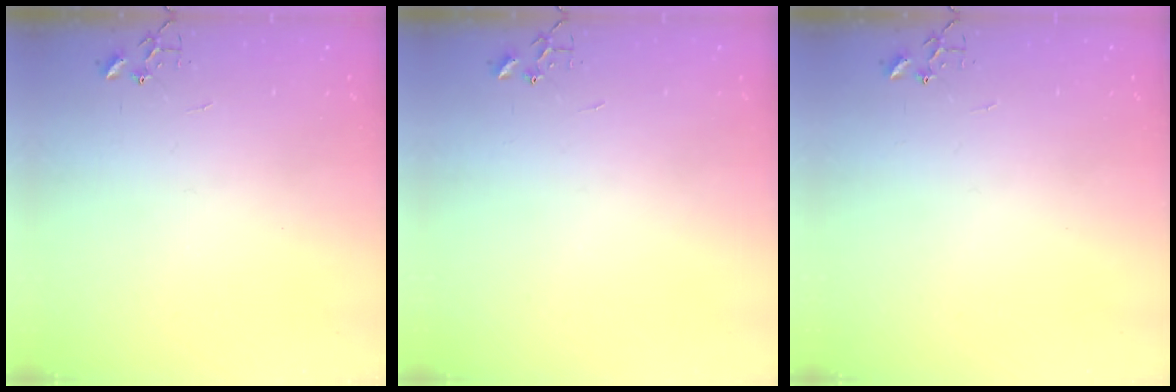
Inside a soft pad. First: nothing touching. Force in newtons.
{"total": 0.0}
{"total": 0.0}